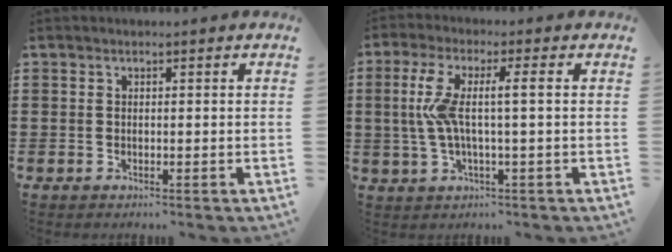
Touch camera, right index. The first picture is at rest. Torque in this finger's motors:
{"motor_torque": [0.87, -0.37, 0.68, 0.21]}